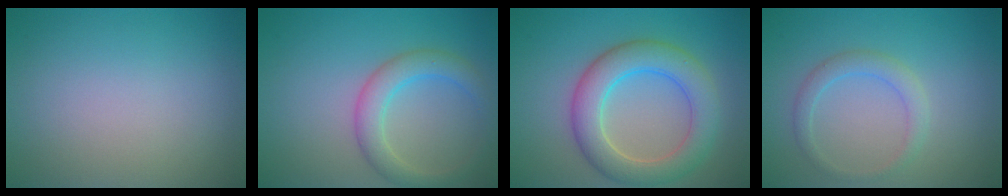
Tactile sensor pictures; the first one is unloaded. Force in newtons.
{"total": 3.5, "press": 3.5, "slide": 0.0}
{"total": 6.2, "press": 6.2, "slide": 0.3}
{"total": 2.0, "press": 2.0, "slide": 0.3}